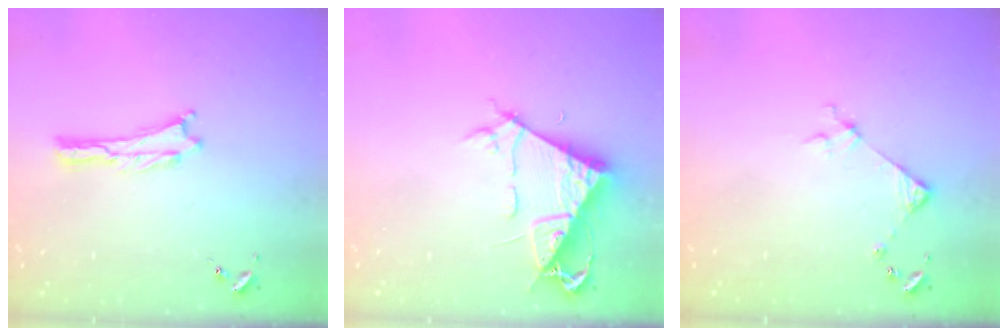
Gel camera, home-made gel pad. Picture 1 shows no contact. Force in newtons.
{"total": 7.6, "press": 7.6, "slide": 1.0}
{"total": 3.8, "press": 3.7, "slide": 0.3}